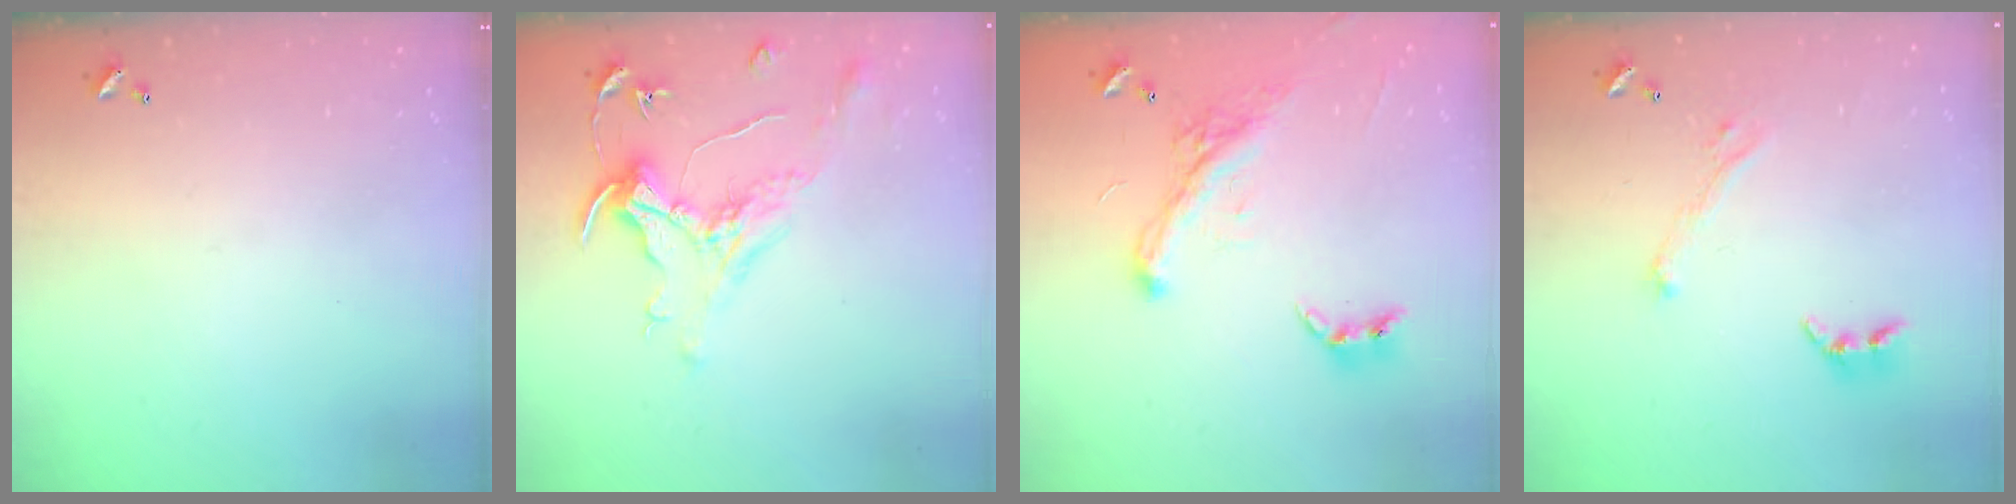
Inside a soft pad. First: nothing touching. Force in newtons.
{"total": 1.6, "press": 1.4, "slide": 0.7}
{"total": 2.2, "press": 2.2, "slide": 0.1}
{"total": 2.9, "press": 2.8, "slide": 0.8}